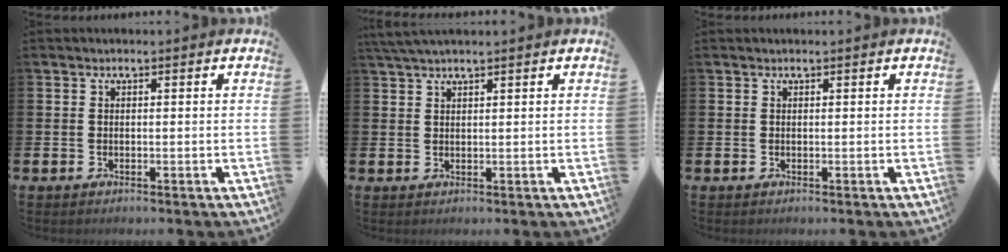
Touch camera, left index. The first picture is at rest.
{"total": 2.4, "force": [2.1, 0.2, 1.1], "torque": [-0.027, 0.001, 0.038]}
{"total": 0.0}